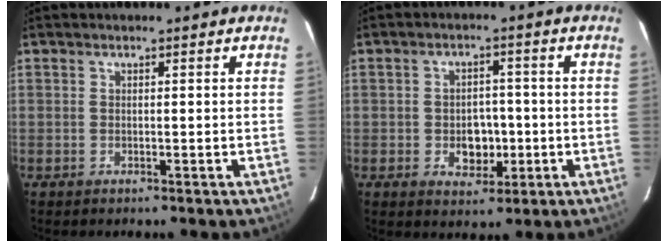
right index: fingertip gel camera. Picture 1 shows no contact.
{"total": 5.8, "force": [-1.3, 4.4, 3.6], "torque": [-0.067, 0.005, -0.009]}